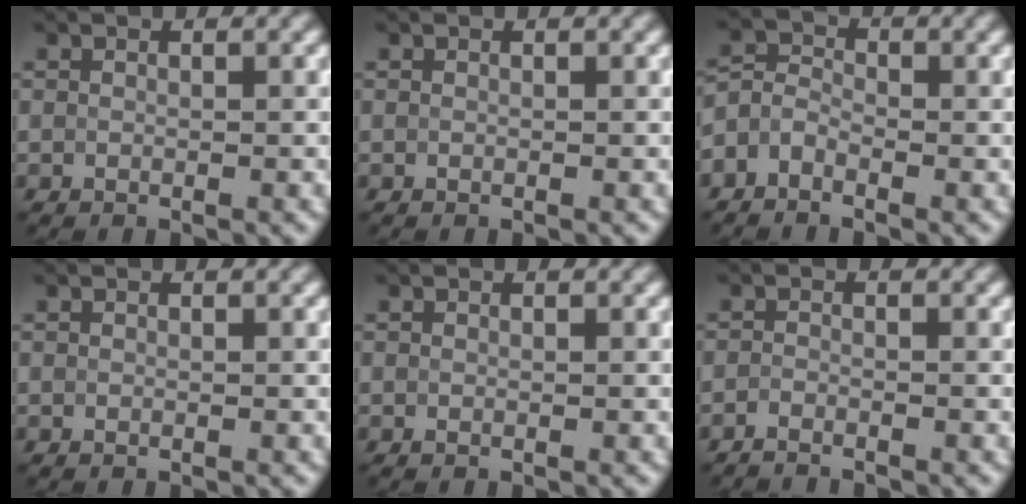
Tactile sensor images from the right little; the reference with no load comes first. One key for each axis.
{"total": 0.0}
{"total": 2.5, "fx": -1.4, "fy": 1.5, "fz": 1.4, "tx": -0.029, "ty": 0.007, "tz": -0.041}
{"total": 0.0}
{"total": 0.0}
{"total": 1.3, "fx": -1.2, "fy": 0.1, "fz": 0.3, "tx": -0.004, "ty": -0.004, "tz": -0.027}